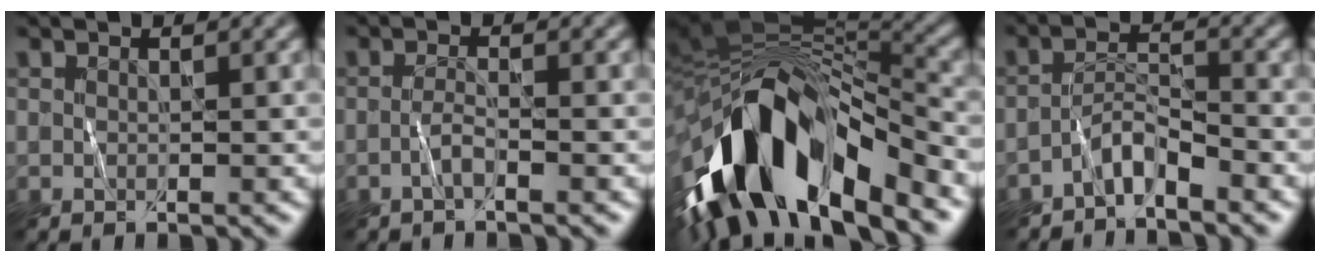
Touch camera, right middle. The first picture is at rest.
{"total": 1.4, "force": [-0.8, 0.1, 1.1], "torque": [-0.019, 0.006, -0.020]}
{"total": 14.6, "force": [-6.6, 6.6, 11.2], "torque": [-0.201, 0.020, -0.107]}
{"total": 2.6, "force": [-2.2, 0.5, 1.3], "torque": [-0.022, 0.014, -0.047]}